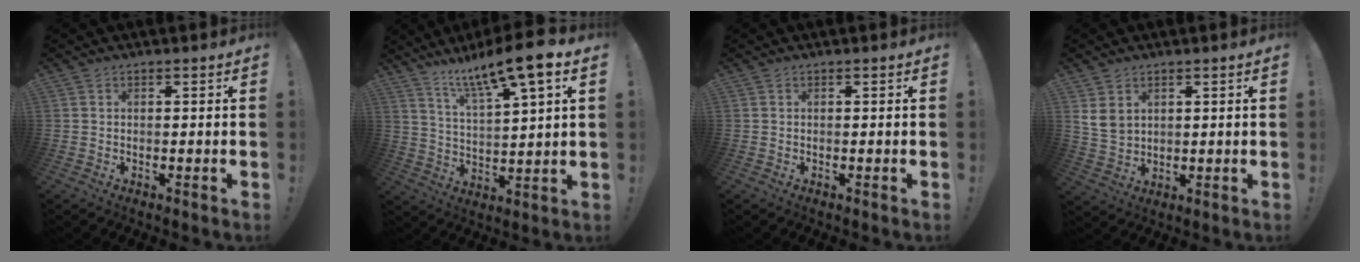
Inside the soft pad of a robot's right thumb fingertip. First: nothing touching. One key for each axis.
{"total": 13.4, "fx": 9.5, "fy": 1.7, "fz": 9.4, "tx": -0.167, "ty": -0.056, "tz": 0.149}
{"total": 0.0}
{"total": 5.7, "fx": 2.8, "fy": 3.9, "fz": 3.0, "tx": -0.055, "ty": -0.009, "tz": 0.053}